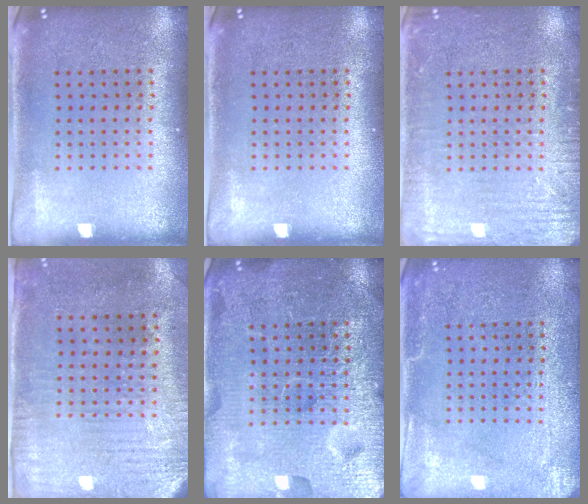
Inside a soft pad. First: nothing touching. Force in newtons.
{"total": 0.0}
{"total": 3.0, "press": 3.0, "slide": 0.3}
{"total": 3.0, "press": 2.5, "slide": 1.7}
{"total": 6.9, "press": 6.9, "slide": 0.9}
{"total": 3.5, "press": 3.5, "slide": 0.4}